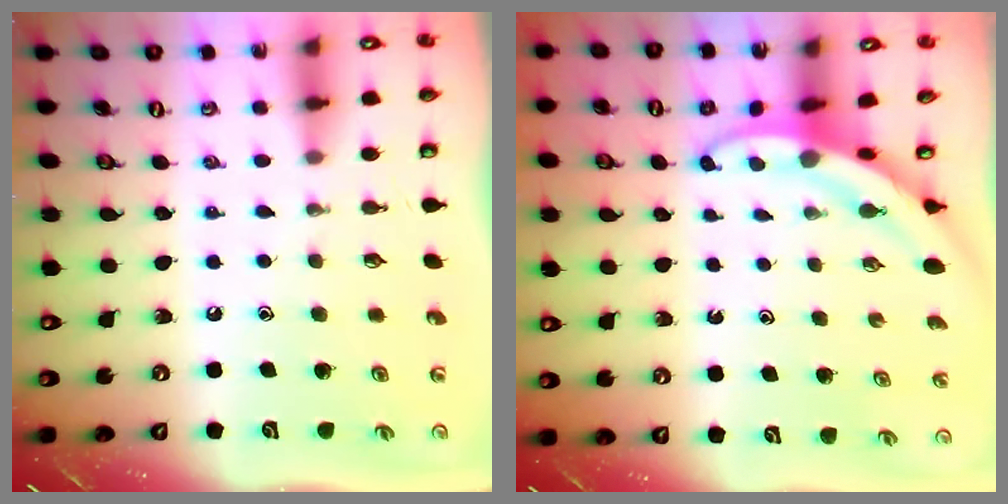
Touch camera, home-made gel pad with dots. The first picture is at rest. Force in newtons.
{"total": 3.3, "press": 3.3, "slide": 0.2}